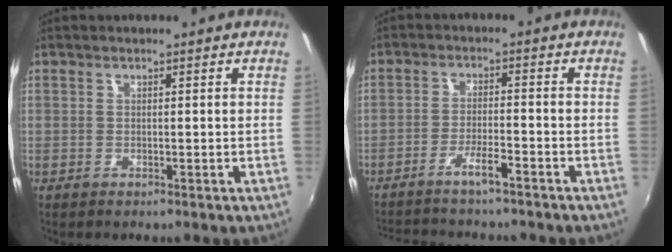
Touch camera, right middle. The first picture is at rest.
{"total": 6.9, "force": [-6.1, 0.4, 3.3], "torque": [-0.076, 0.003, -0.101]}